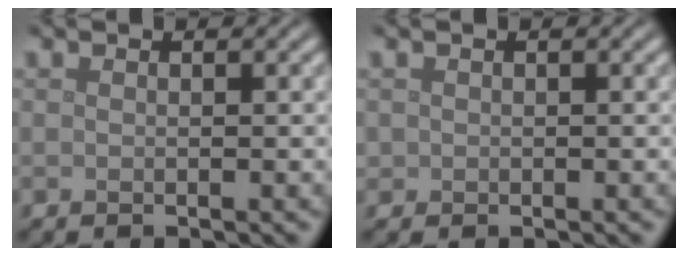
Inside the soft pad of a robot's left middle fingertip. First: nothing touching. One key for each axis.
{"total": 0.5, "fx": 0.1, "fy": 0.5, "fz": 0.0, "tx": 0.005, "ty": -0.001, "tz": -0.001}